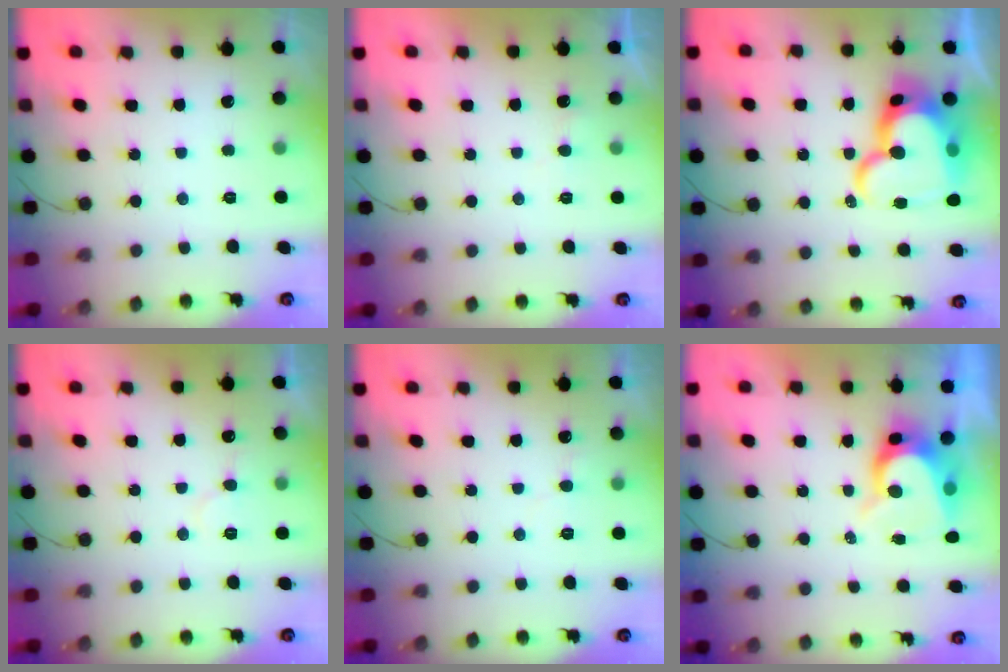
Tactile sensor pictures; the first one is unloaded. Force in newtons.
{"total": 4.0, "press": 4.0, "slide": 0.3}
{"total": 23.0, "press": 22.8, "slide": 2.3}
{"total": 5.4, "press": 5.3, "slide": 0.4}
{"total": 3.9, "press": 3.9, "slide": 0.2}
{"total": 6.8, "press": 6.8, "slide": 0.5}